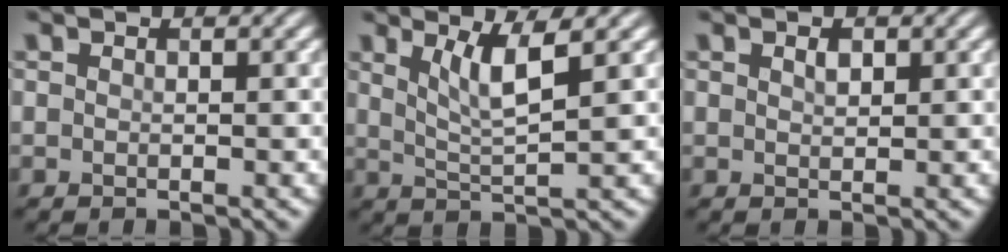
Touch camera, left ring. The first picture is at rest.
{"total": 3.7, "force": [1.7, 0.7, 3.2], "torque": [-0.059, -0.006, 0.037]}
{"total": 1.0, "force": [0.5, 0.5, 0.6], "torque": [-0.013, 0.001, 0.010]}